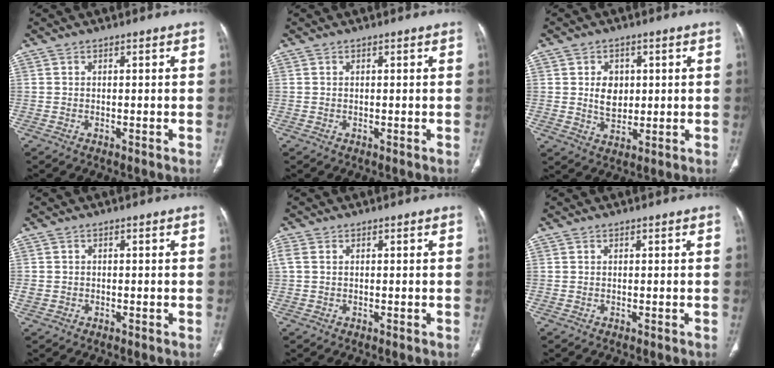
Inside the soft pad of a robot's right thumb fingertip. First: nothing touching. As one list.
[{"total": 0.0}, {"total": 6.0, "force": [1.0, 4.6, 3.7], "torque": [-0.032, -0.007, 0.023]}, {"total": 1.6, "force": [-0.4, 1.5, 0.6], "torque": [-0.009, 0.006, -0.004]}, {"total": 2.0, "force": [0.2, 1.3, 1.4], "torque": [-0.052, 0.008, 0.004]}, {"total": 0.0}]